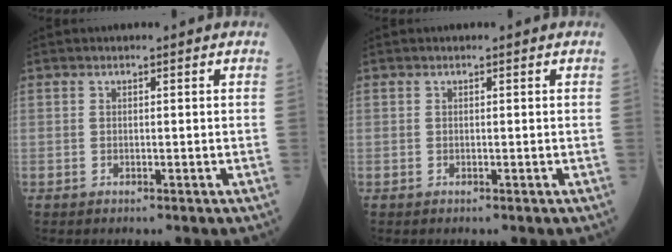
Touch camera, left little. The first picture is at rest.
{"total": 0.0}